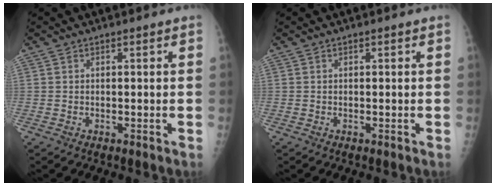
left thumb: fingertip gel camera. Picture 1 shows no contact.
{"total": 0.0}